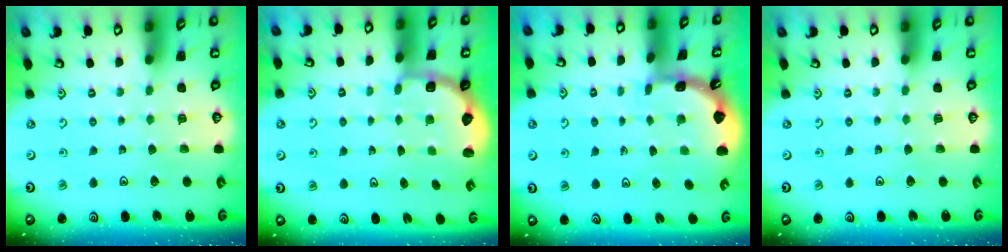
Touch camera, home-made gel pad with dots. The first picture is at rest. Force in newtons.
{"total": 2.8, "press": 2.1, "slide": 1.8}
{"total": 1.6, "press": 1.6, "slide": 0.1}
{"total": 0.0}